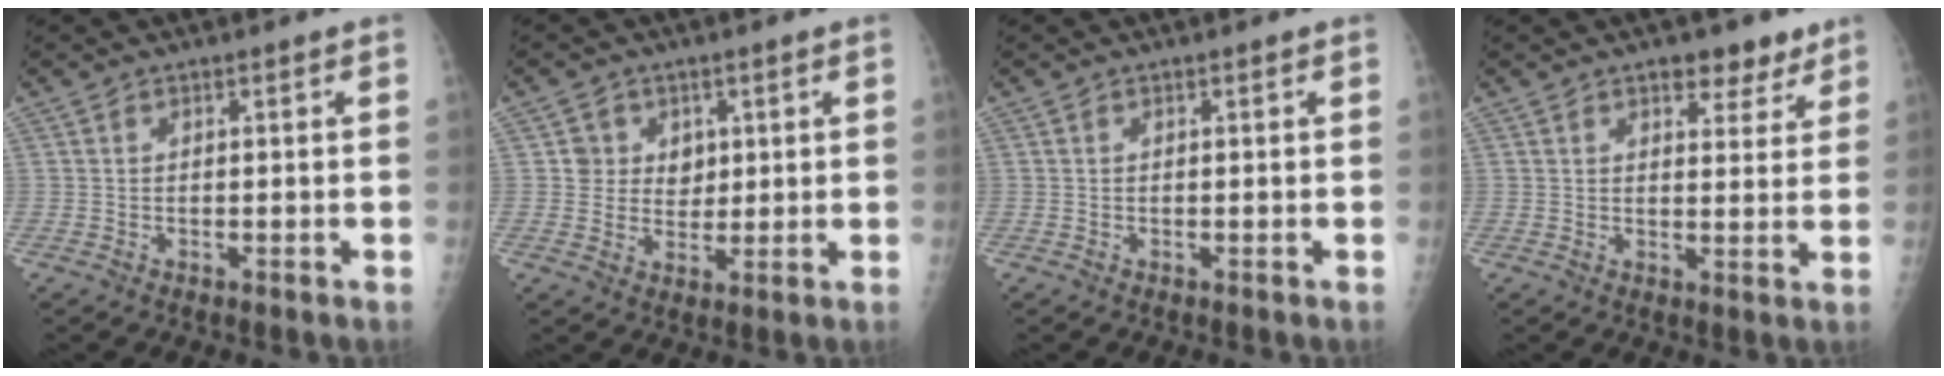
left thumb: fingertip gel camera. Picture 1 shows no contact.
{"total": 5.1, "force": [1.7, 4.7, 0.9], "torque": [0.021, -0.004, 0.027]}
{"total": 0.0}
{"total": 6.1, "force": [4.1, 3.2, 3.1], "torque": [-0.009, -0.020, 0.056]}